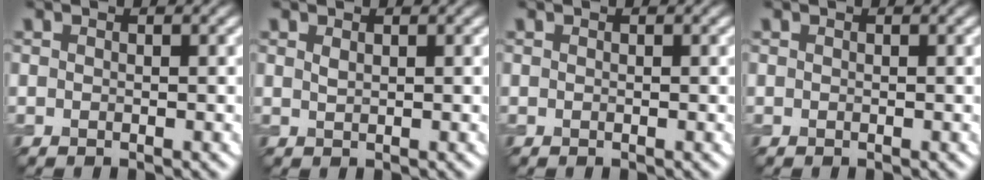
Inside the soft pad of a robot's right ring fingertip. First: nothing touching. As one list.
[{"total": 0.6, "force": [0.4, 0.2, 0.4], "torque": [-0.010, 0.000, 0.010]}, {"total": 0.0}, {"total": 0.0}]